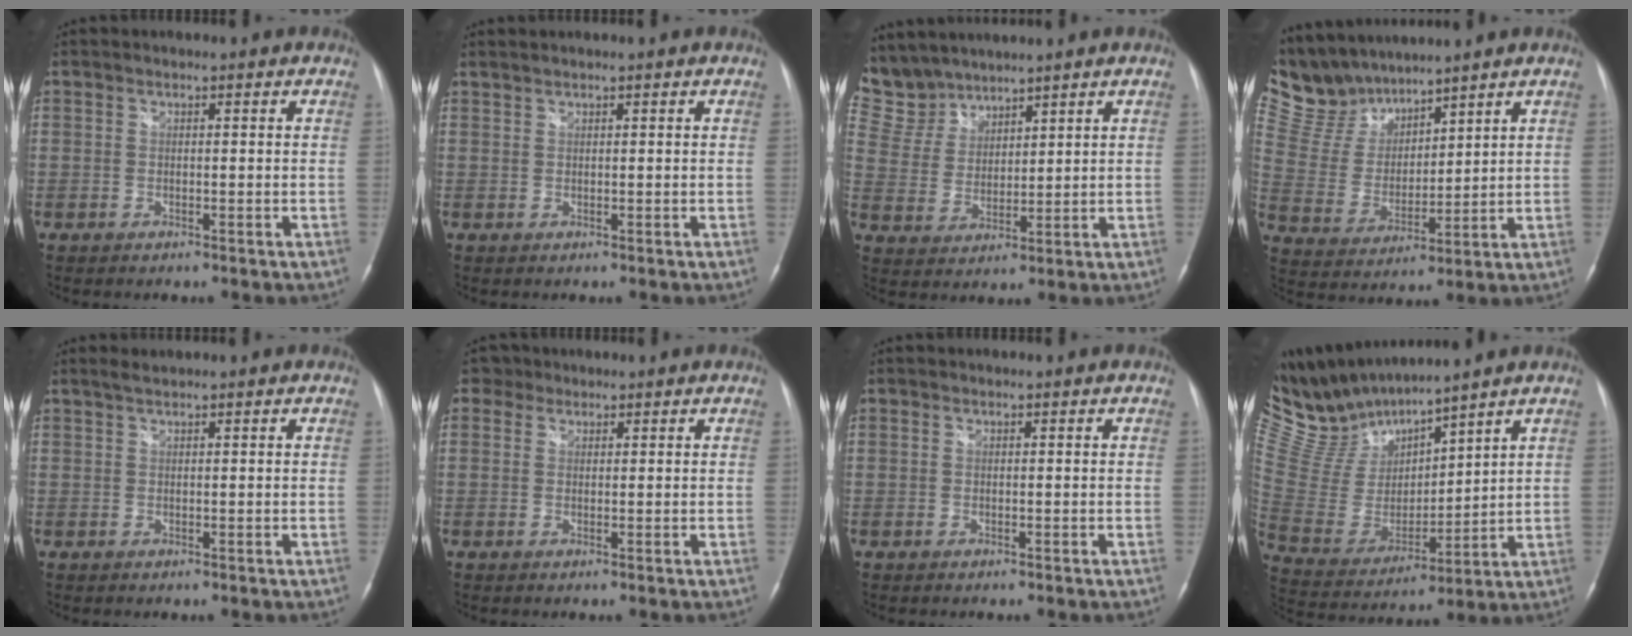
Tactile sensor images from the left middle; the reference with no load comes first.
{"total": 0.7, "force": [0.7, 0.0, 0.1], "torque": [-0.006, 0.007, 0.020]}
{"total": 8.1, "force": [7.6, 2.7, -0.1], "torque": [-0.010, 0.013, 0.171]}
{"total": 9.7, "force": [9.2, 2.9, 1.1], "torque": [-0.046, 0.018, 0.200]}
{"total": 1.0, "force": [1.0, 0.0, 0.4], "torque": [-0.011, 0.006, 0.023]}
{"total": 2.3, "force": [1.4, 1.8, 0.1], "torque": [0.002, 0.007, 0.020]}
{"total": 0.0}
{"total": 13.4, "force": [12.8, 1.6, 3.5], "torque": [-0.099, 0.005, 0.273]}